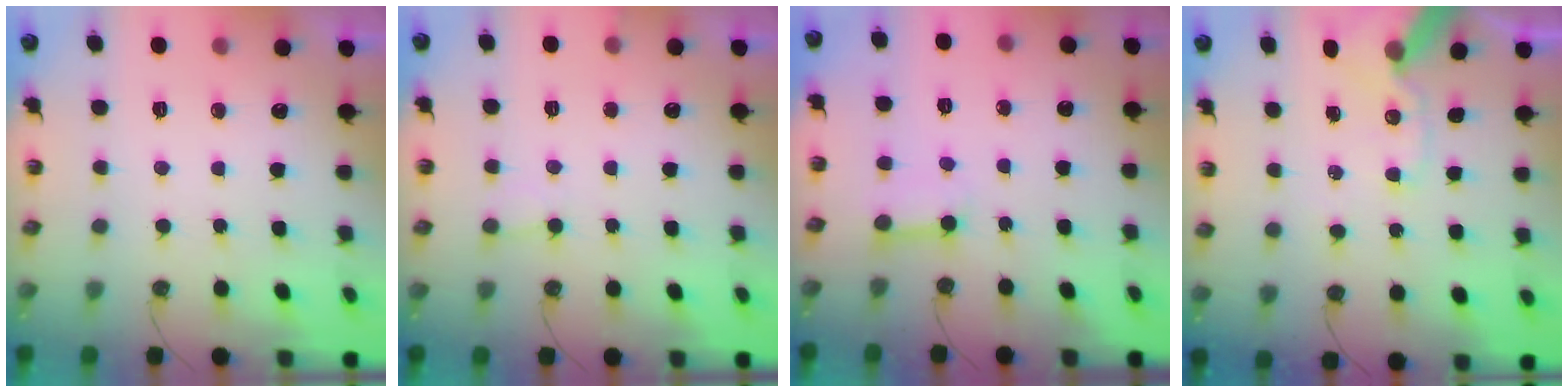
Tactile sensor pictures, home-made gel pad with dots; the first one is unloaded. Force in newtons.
{"total": 6.3, "press": 6.3, "slide": 0.3}
{"total": 5.1, "press": 5.1, "slide": 0.6}
{"total": 13.4, "press": 13.3, "slide": 2.0}